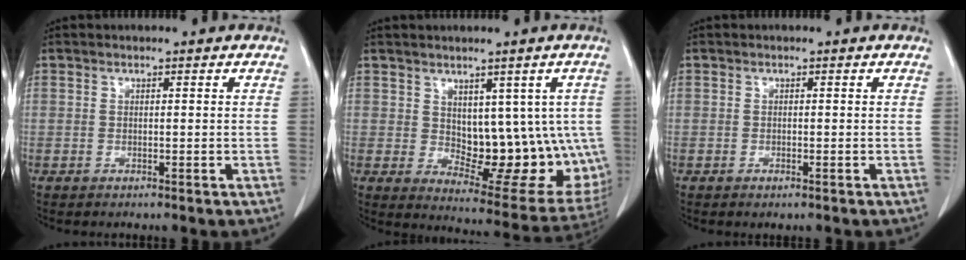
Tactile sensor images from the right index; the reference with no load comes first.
{"total": 14.7, "force": [0.5, 7.8, 12.4], "torque": [-0.140, 0.000, 0.028]}
{"total": 0.6, "force": [-0.4, 0.1, 0.4], "torque": [-0.010, -0.002, -0.003]}